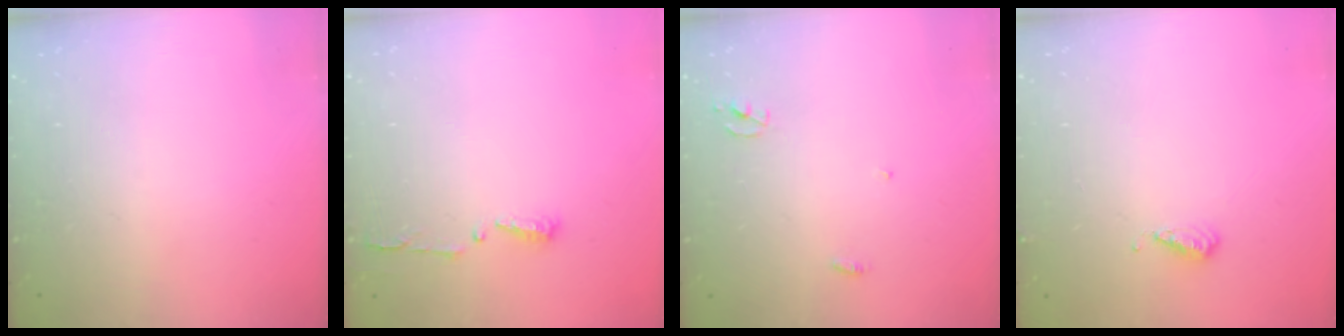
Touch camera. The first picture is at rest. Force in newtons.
{"total": 3.7, "press": 3.7, "slide": 0.5}
{"total": 2.3, "press": 2.3, "slide": 0.1}
{"total": 4.5, "press": 4.4, "slide": 0.8}